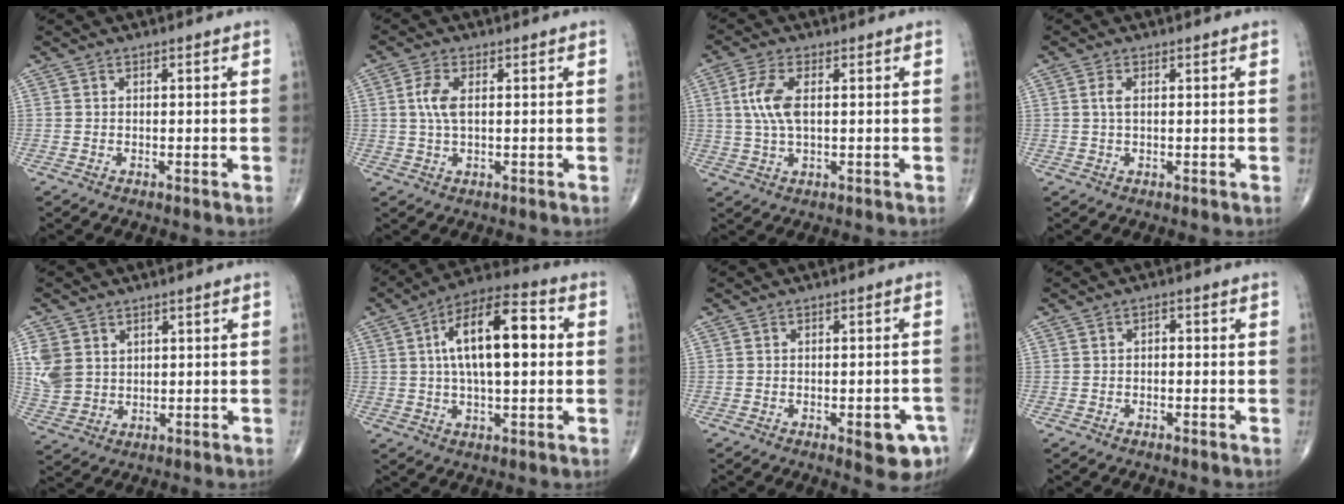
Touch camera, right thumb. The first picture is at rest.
{"total": 4.4, "force": [0.7, 2.0, 3.8], "torque": [-0.096, 0.004, 0.013]}
{"total": 6.7, "force": [1.1, 3.0, 5.9], "torque": [-0.142, 0.005, 0.022]}
{"total": 1.7, "force": [0.3, 0.8, 1.5], "torque": [-0.039, 0.004, 0.009]}
{"total": 7.0, "force": [2.2, 5.6, 3.5], "torque": [-0.062, -0.009, 0.057]}
{"total": 16.2, "force": [2.4, 6.8, 14.6], "torque": [-0.234, 0.026, 0.032]}
{"total": 6.4, "force": [-2.9, 2.4, 5.1], "torque": [-0.044, 0.012, -0.030]}
{"total": 1.1, "force": [-0.4, 0.8, 0.7], "torque": [-0.002, 0.007, -0.011]}